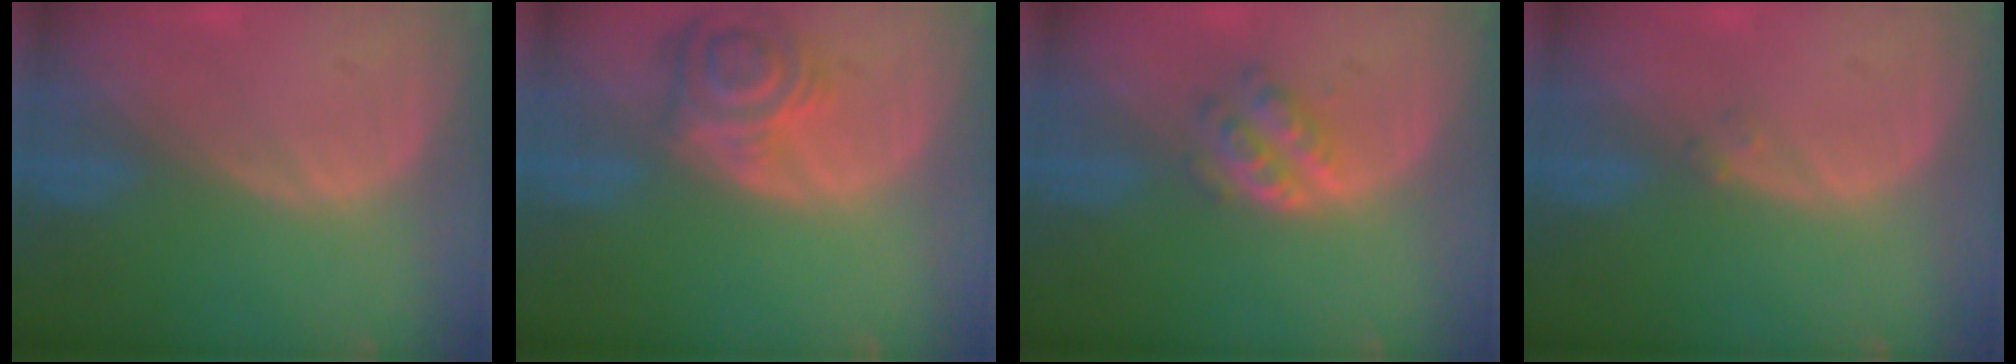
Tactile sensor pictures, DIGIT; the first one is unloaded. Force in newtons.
{"total": 6.8, "press": 6.5, "slide": 2.0}
{"total": 4.1, "press": 4.1, "slide": 0.4}
{"total": 1.0, "press": 0.9, "slide": 0.4}